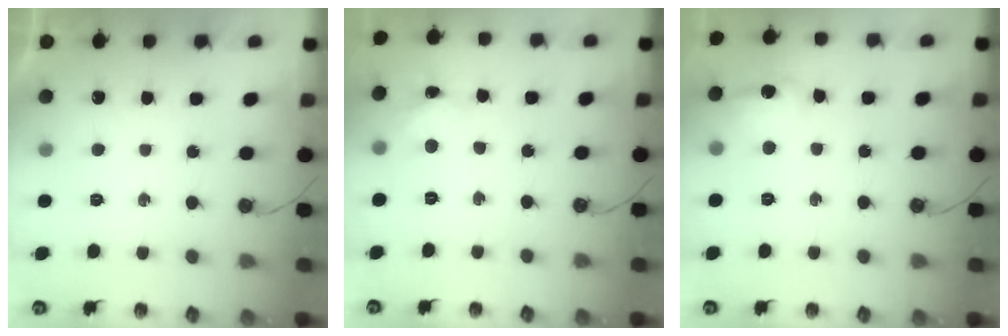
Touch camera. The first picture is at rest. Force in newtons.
{"total": 2.9, "press": 2.9, "slide": 0.2}
{"total": 9.5, "press": 9.4, "slide": 0.8}